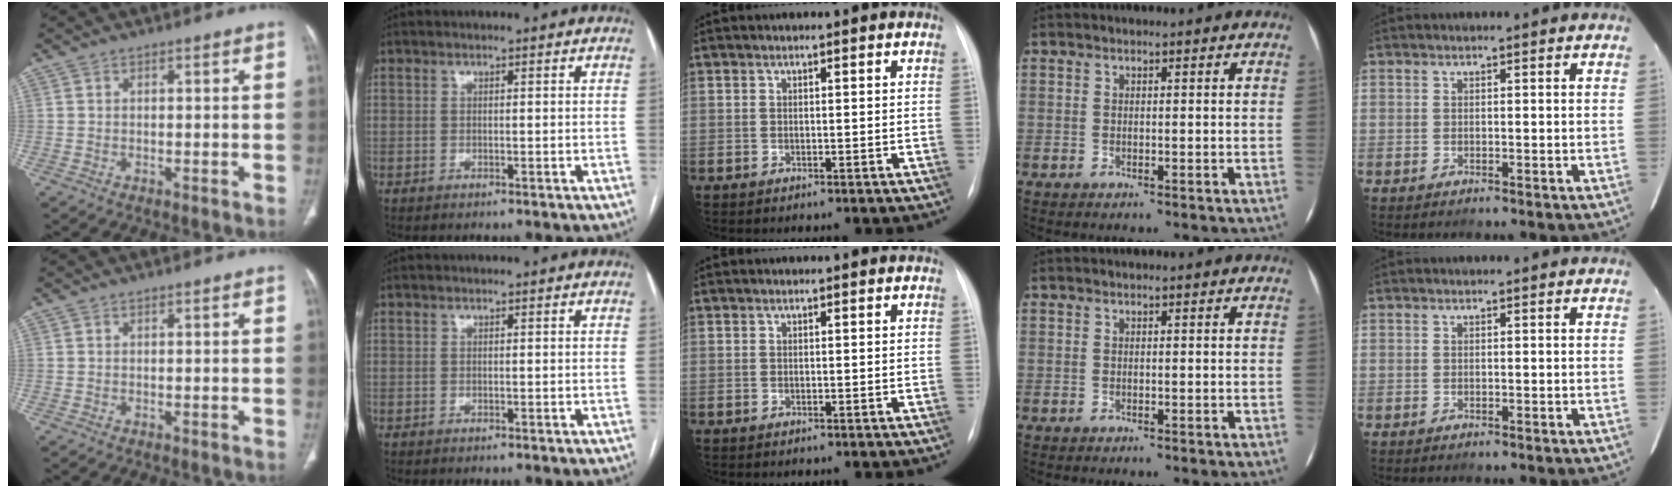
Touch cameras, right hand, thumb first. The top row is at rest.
{}